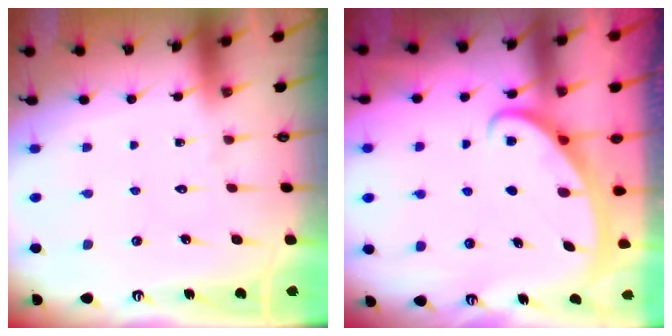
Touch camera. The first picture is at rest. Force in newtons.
{"total": 2.5, "press": 2.5, "slide": 0.4}